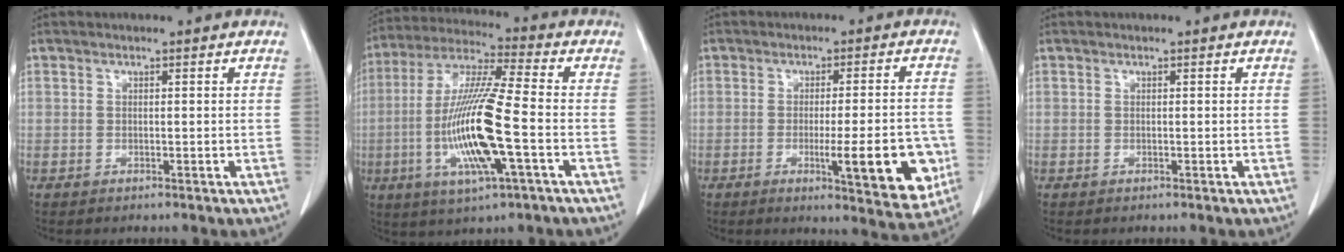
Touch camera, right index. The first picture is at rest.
{"total": 16.1, "force": [-3.7, 1.1, 15.6], "torque": [-0.323, -0.012, -0.072]}
{"total": 11.8, "force": [-3.3, 2.1, 11.1], "torque": [-0.135, -0.010, -0.037]}
{"total": 0.0}